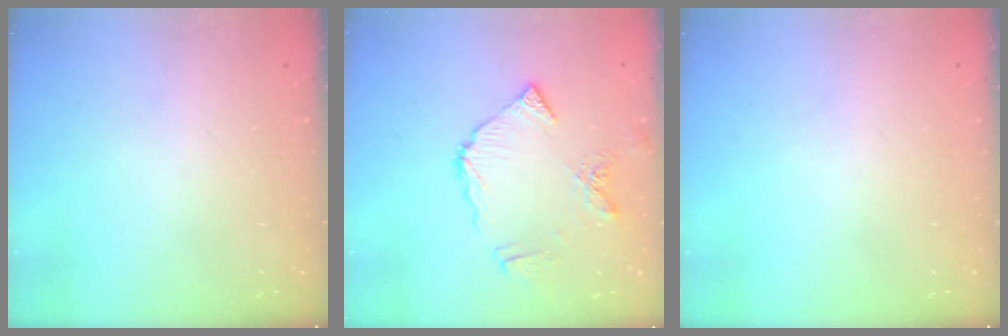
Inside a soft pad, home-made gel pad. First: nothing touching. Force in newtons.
{"total": 11.0, "press": 10.9, "slide": 1.4}
{"total": 0.0}